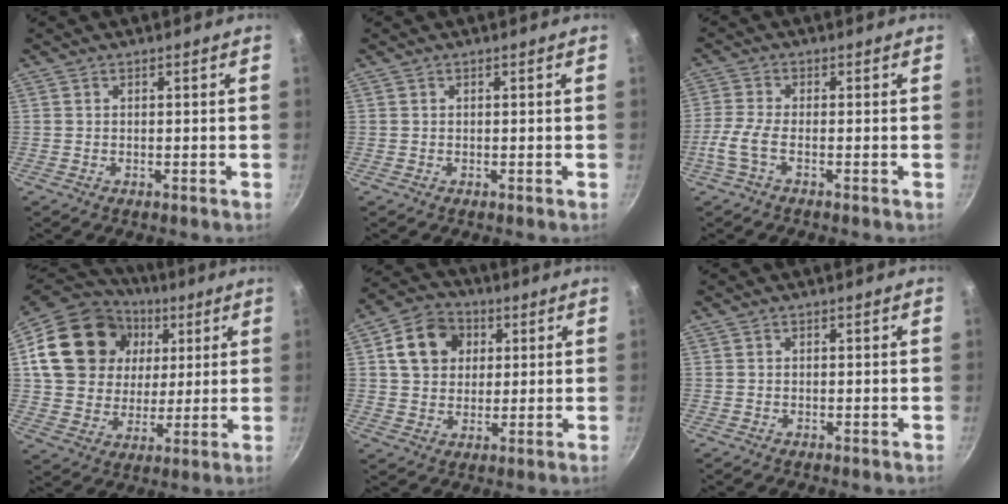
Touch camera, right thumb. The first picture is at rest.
{"total": 0.0}
{"total": 4.4, "force": [-1.9, 1.3, 3.8], "torque": [-0.100, 0.009, -0.048]}
{"total": 22.7, "force": [6.5, 18.3, 11.7], "torque": [-0.197, 0.012, 0.113]}
{"total": 11.0, "force": [3.1, 8.9, 5.6], "torque": [-0.074, 0.010, 0.043]}
{"total": 0.0}